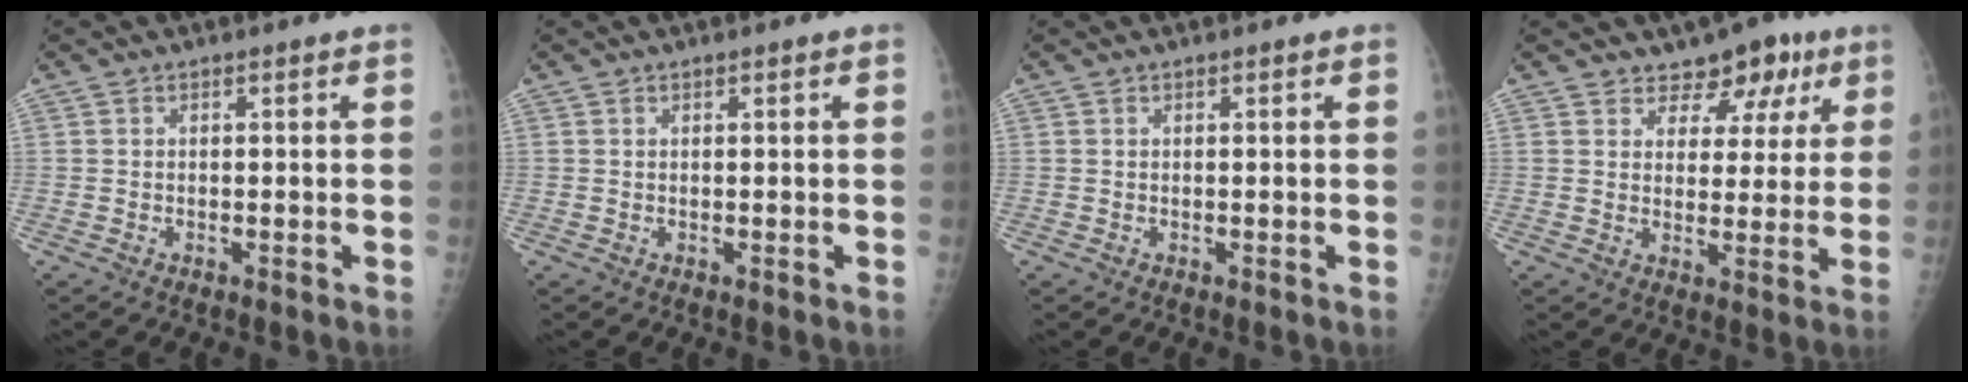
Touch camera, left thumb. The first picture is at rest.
{"total": 0.0}
{"total": 0.0}
{"total": 7.7, "force": [5.3, 5.0, 2.6], "torque": [0.006, -0.023, 0.070]}